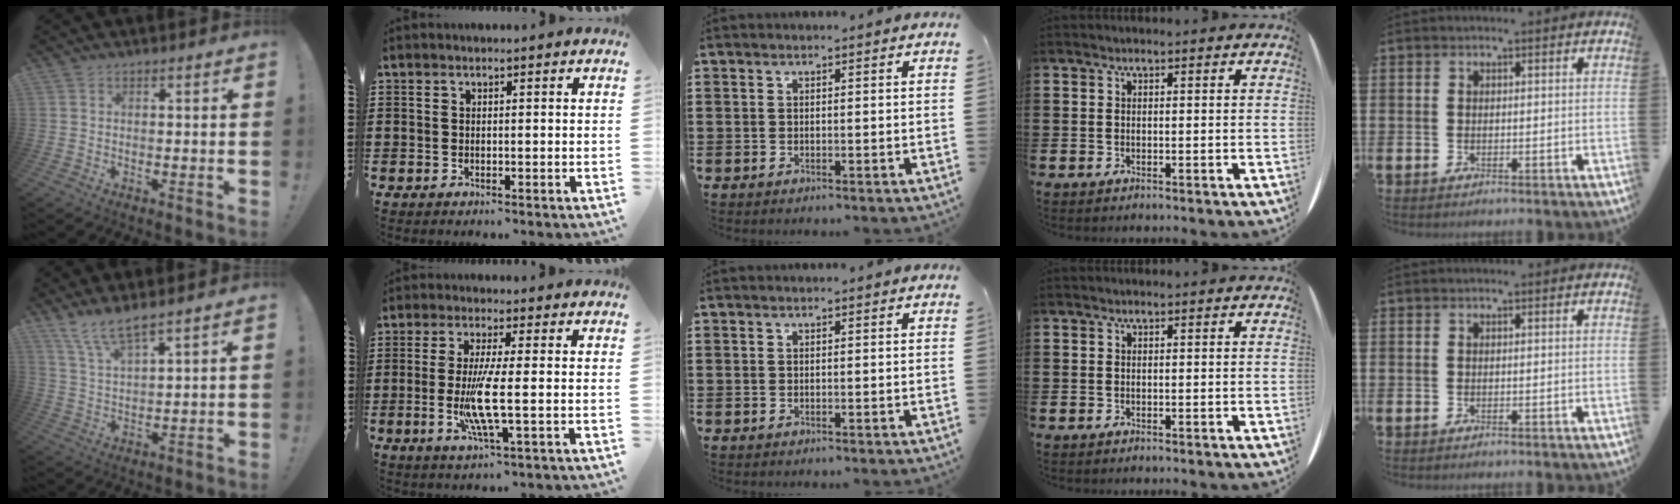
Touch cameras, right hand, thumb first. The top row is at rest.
{"thumb": {"total": 7.3, "force": [6.1, 0.8, 3.9], "torque": [-0.083, -0.031, 0.111]}, "index": {"total": 7.3, "force": [-1.0, 0.3, 7.3], "torque": [-0.153, -0.024, -0.025]}}